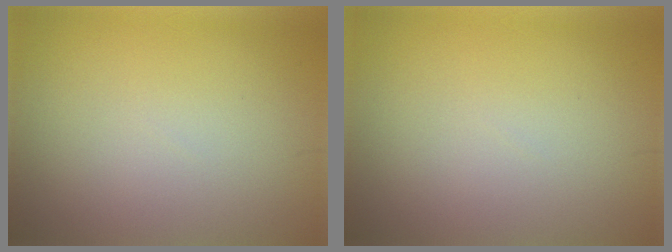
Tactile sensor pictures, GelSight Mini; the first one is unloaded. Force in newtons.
{"total": 0.0}